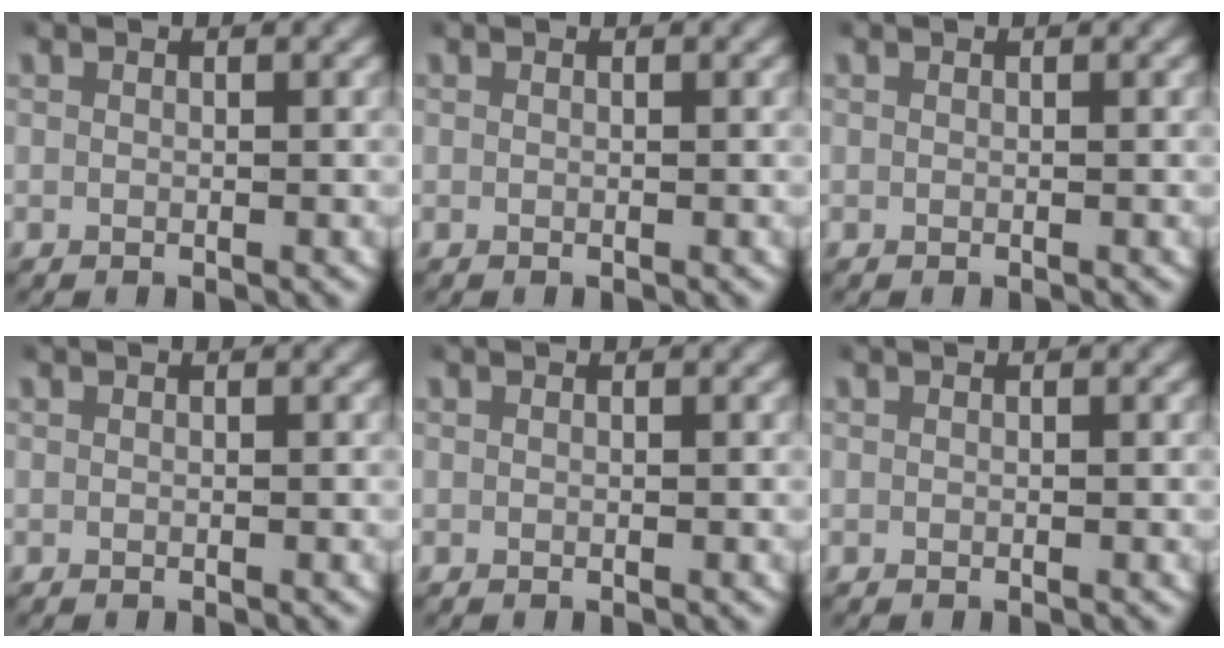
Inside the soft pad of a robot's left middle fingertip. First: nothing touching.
{"total": 0.0}
{"total": 0.0}
{"total": 0.0}
{"total": 0.0}
{"total": 0.0}